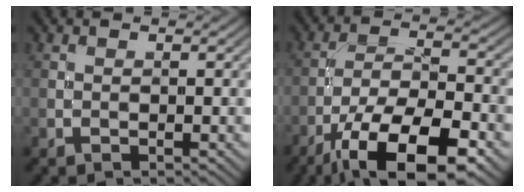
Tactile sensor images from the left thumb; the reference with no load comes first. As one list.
[{"total": 13.9, "force": [-8.3, 4.6, 10.2], "torque": [-0.190, -0.010, -0.147]}]